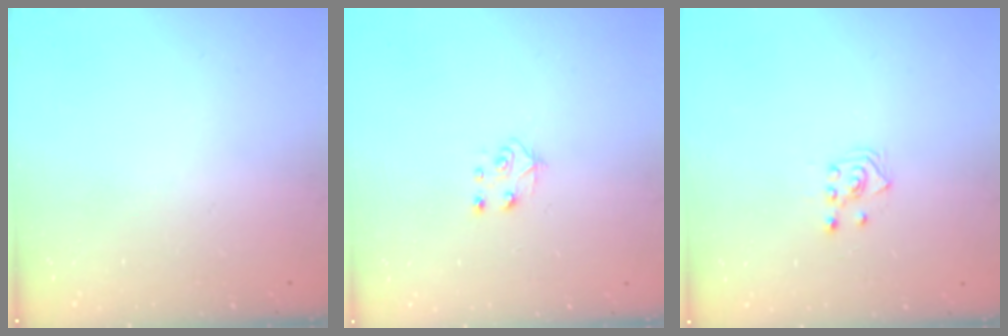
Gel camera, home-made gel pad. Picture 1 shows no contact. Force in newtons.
{"total": 5.6, "press": 5.6, "slide": 0.5}
{"total": 3.7, "press": 3.6, "slide": 0.8}